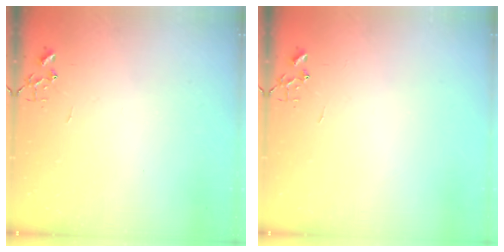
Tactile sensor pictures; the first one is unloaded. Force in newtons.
{"total": 0.0}